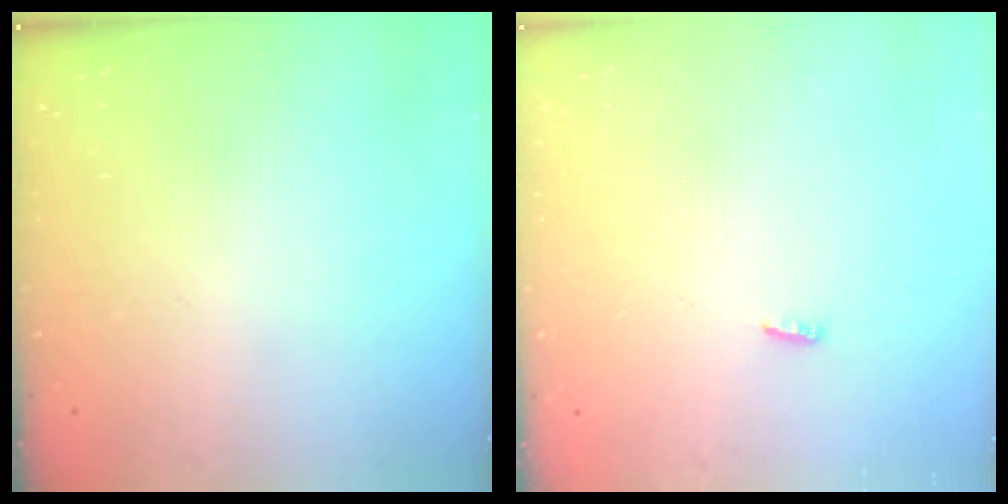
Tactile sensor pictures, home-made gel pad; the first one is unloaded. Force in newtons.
{"total": 3.0, "press": 2.9, "slide": 0.8}